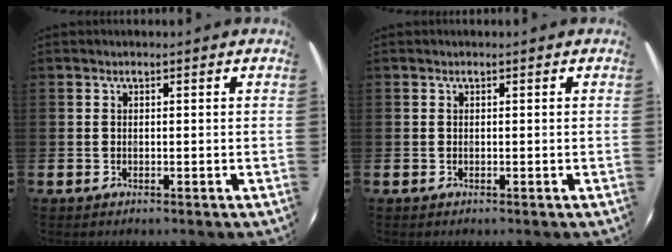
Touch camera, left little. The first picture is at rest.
{"total": 0.0}